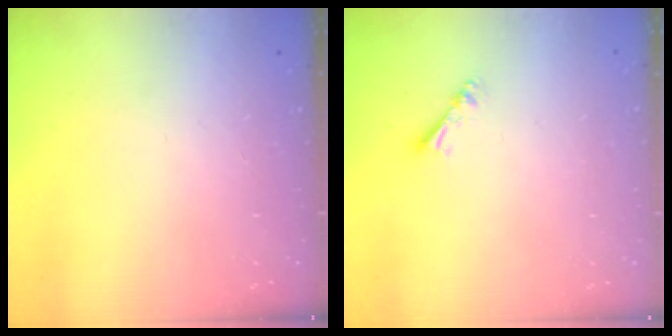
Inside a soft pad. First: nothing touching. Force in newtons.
{"total": 3.5, "press": 3.5, "slide": 0.1}